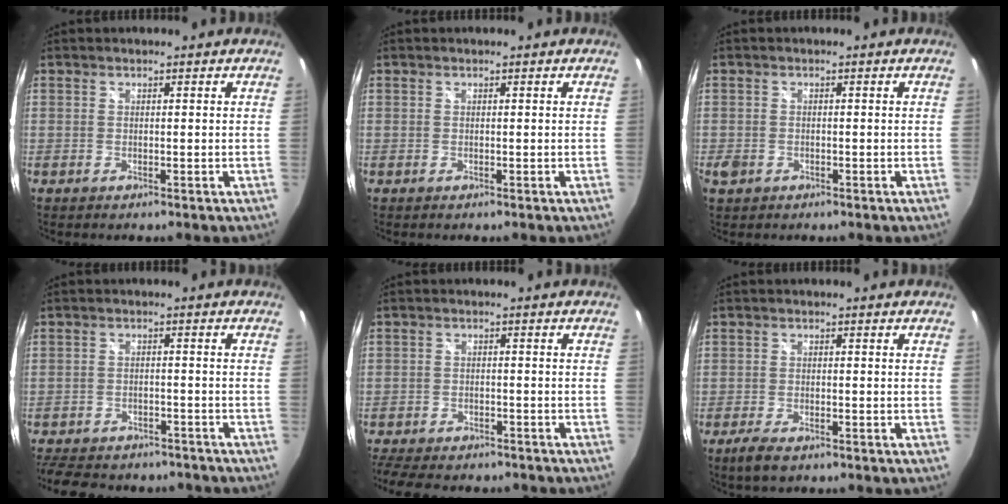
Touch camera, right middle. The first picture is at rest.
{"total": 0.0}
{"total": 2.6, "force": [-1.3, 2.0, 1.1], "torque": [-0.024, -0.003, -0.023]}
{"total": 15.6, "force": [-12.9, 6.3, 6.1], "torque": [-0.143, -0.010, -0.181]}
{"total": 10.2, "force": [-8.6, 3.9, 3.8], "torque": [-0.101, -0.008, -0.135]}
{"total": 4.1, "force": [-2.9, 1.4, 2.5], "torque": [-0.063, -0.012, -0.053]}